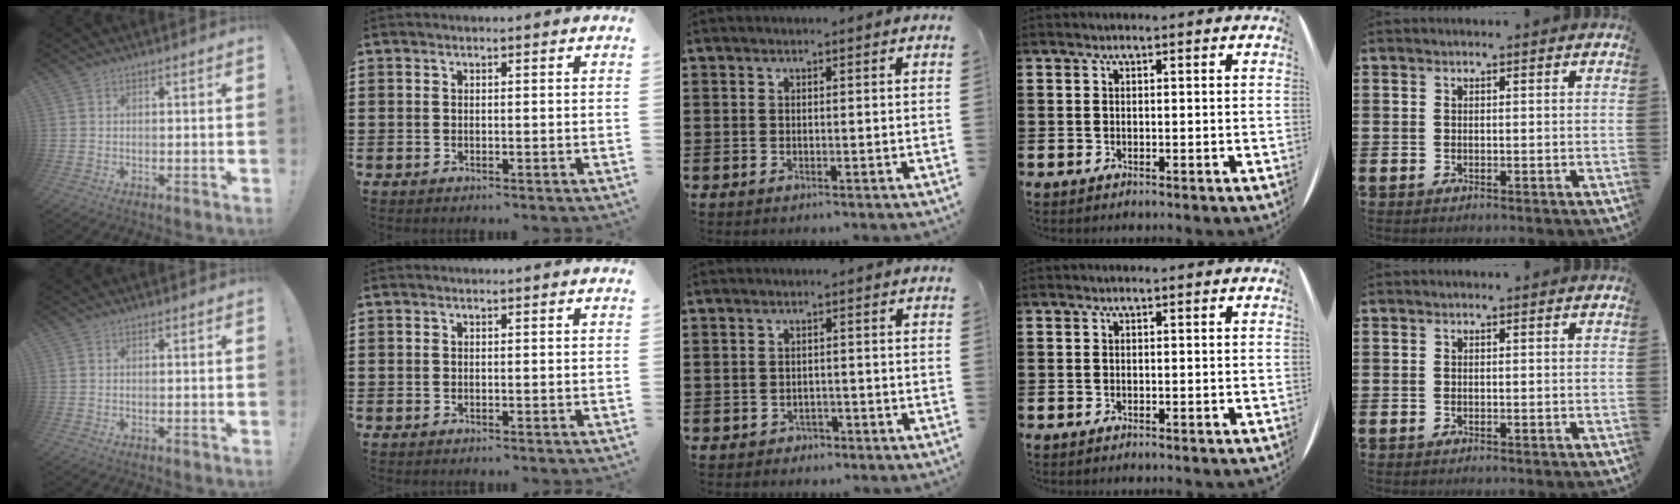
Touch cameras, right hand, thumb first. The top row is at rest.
{"middle": {"total": 1.2, "force": [-1.0, 0.6, 0.0], "torque": [-0.007, 0.001, -0.025]}}